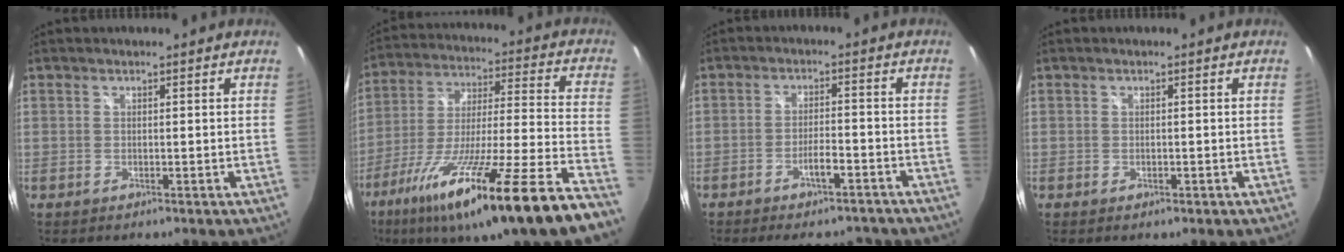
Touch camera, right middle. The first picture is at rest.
{"total": 28.2, "force": [-19.3, -0.6, 20.5], "torque": [-0.325, -0.087, -0.312]}
{"total": 8.3, "force": [-7.1, 2.2, 3.7], "torque": [-0.074, 0.006, -0.095]}
{"total": 0.8, "force": [-0.3, 0.5, 0.4], "torque": [-0.006, -0.002, -0.006]}